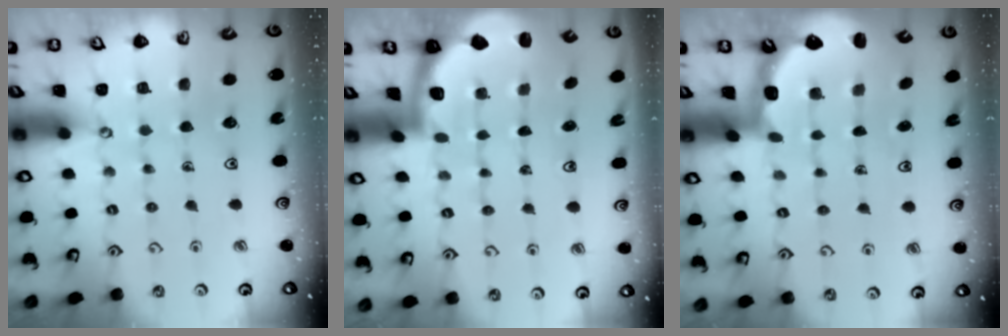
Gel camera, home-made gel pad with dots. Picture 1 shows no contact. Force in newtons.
{"total": 2.0, "press": 2.0, "slide": 0.5}
{"total": 2.6, "press": 2.2, "slide": 1.4}